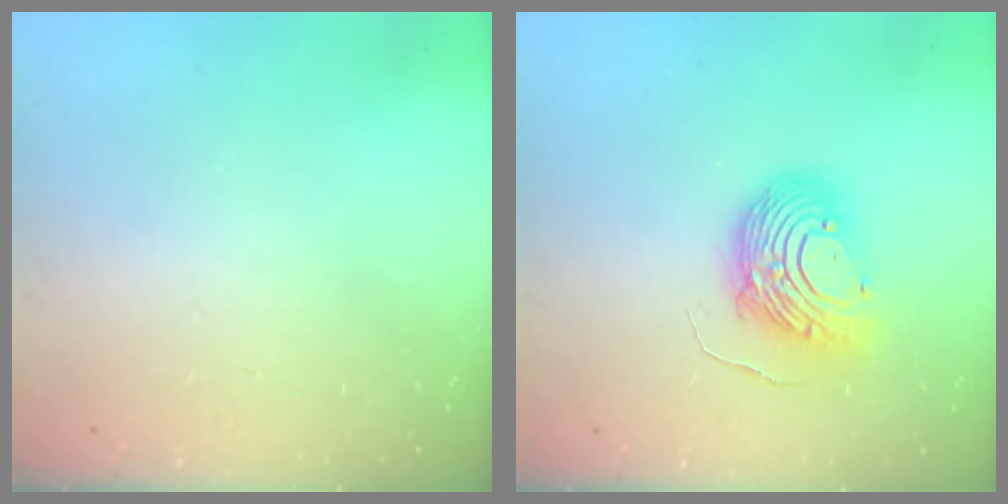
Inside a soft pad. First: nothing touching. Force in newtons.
{"total": 12.2, "press": 12.1, "slide": 0.9}